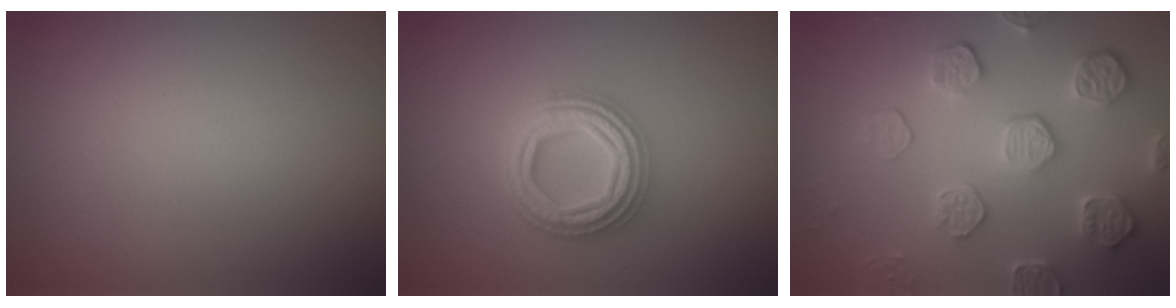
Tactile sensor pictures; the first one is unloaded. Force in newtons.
{"total": 4.6, "press": 4.5, "slide": 0.8}
{"total": 5.6, "press": 4.2, "slide": 3.7}